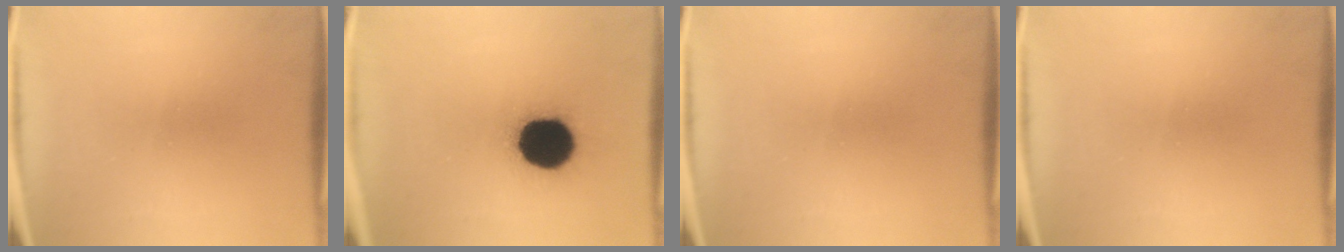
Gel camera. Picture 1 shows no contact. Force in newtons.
{"total": 19.8}
{"total": 0.0}
{"total": 0.0}